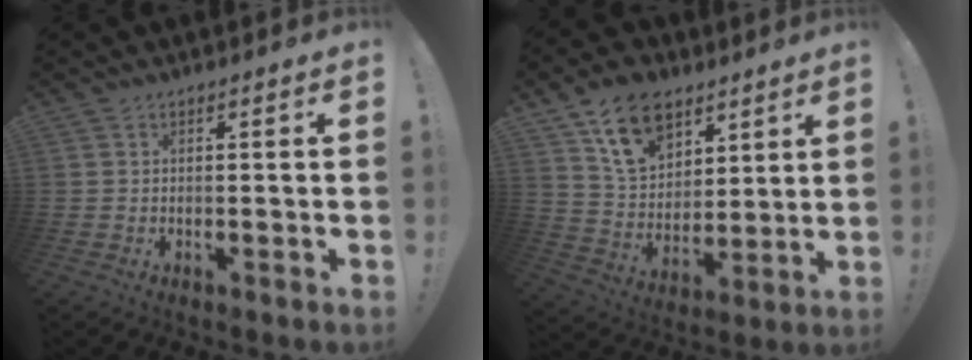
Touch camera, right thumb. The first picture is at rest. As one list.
[{"total": 15.8, "force": [9.0, 10.7, 7.3], "torque": [-0.111, -0.047, 0.172]}]